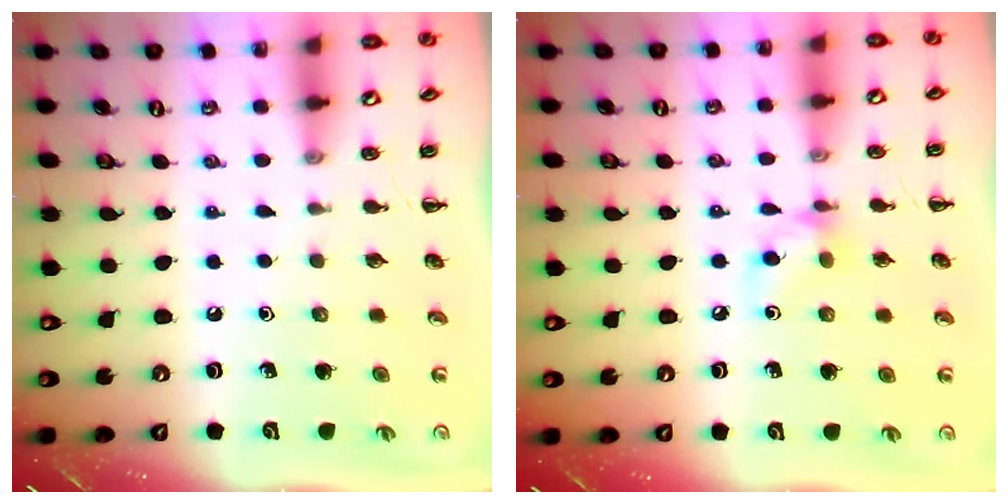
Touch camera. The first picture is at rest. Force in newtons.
{"total": 7.2, "press": 7.2, "slide": 0.7}